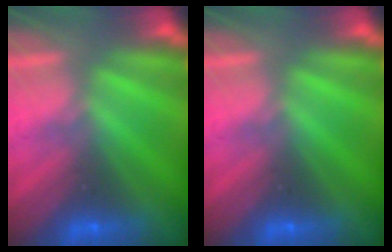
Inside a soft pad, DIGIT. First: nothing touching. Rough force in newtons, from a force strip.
{"total": 0.0}